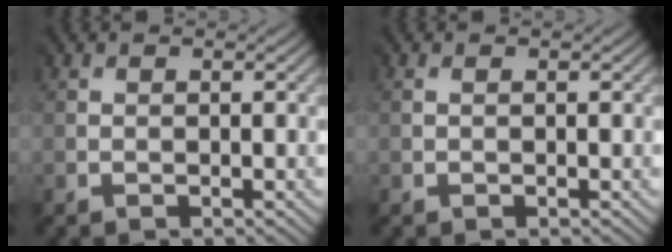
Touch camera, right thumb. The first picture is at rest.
{"total": 0.0}